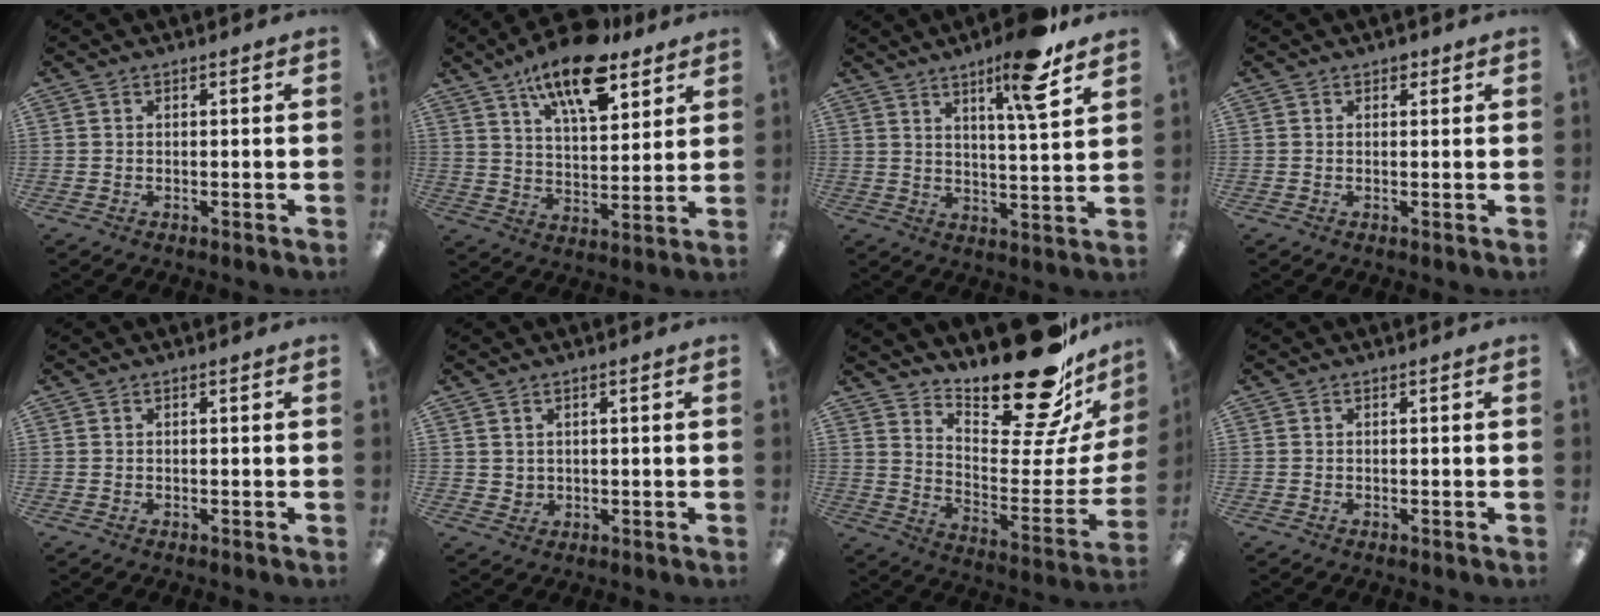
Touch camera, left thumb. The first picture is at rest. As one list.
[{"total": 16.0, "force": [11.1, 6.3, 9.7], "torque": [-0.156, -0.051, 0.186]}, {"total": 12.0, "force": [8.1, 1.3, 8.8], "torque": [-0.133, -0.043, 0.124]}, {"total": 1.3, "force": [0.9, 0.8, 0.6], "torque": [0.004, -0.005, 0.012]}, {"total": 0.0}, {"total": 2.1, "force": [1.4, 1.5, 0.3], "torque": [-0.008, -0.002, 0.025]}, {"total": 24.2, "force": [20.0, 6.0, 12.3], "torque": [-0.159, -0.153, 0.325]}, {"total": 0.0}]